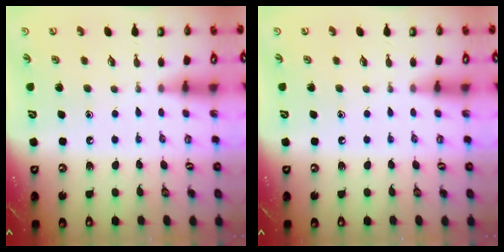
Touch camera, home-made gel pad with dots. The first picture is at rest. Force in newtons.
{"total": 0.0}